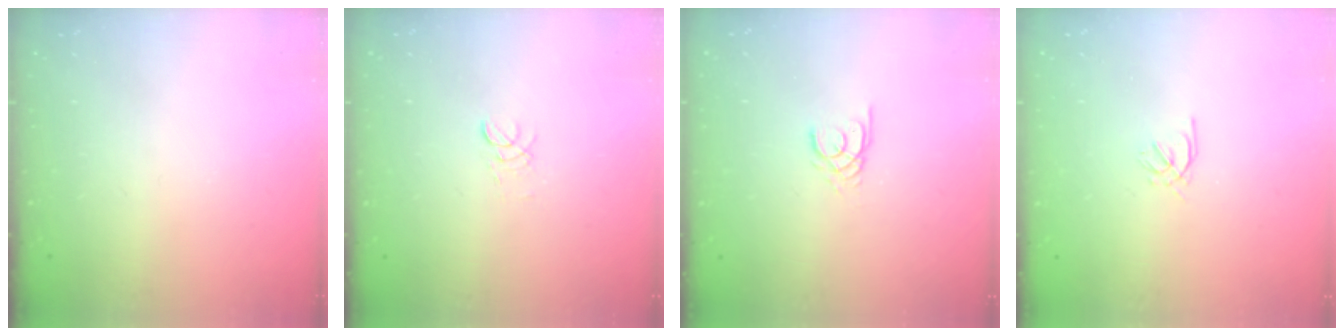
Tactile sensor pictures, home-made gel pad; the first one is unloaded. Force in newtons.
{"total": 2.9, "press": 2.8, "slide": 0.3}
{"total": 2.2, "press": 2.2, "slide": 0.2}
{"total": 0.9, "press": 0.8, "slide": 0.4}